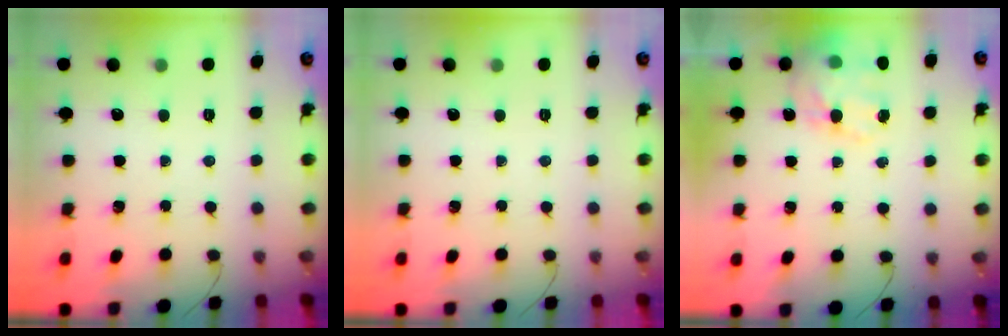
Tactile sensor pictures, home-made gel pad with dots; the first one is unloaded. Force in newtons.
{"total": 0.0}
{"total": 15.7, "press": 15.2, "slide": 4.0}